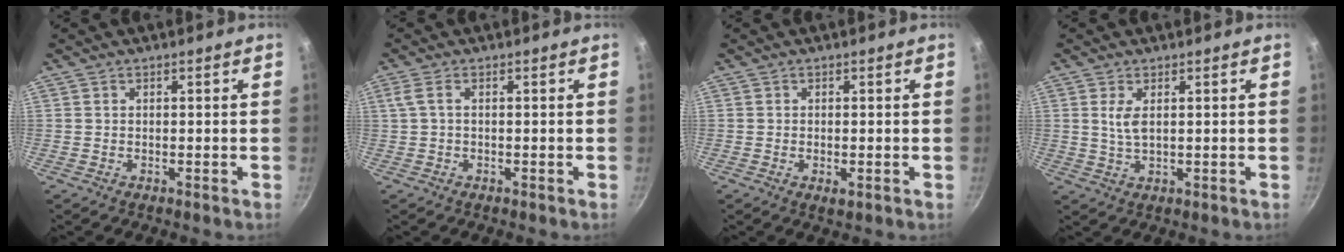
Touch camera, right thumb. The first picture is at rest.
{"total": 2.2, "force": [0.2, 0.8, 2.0], "torque": [-0.049, 0.006, 0.006]}
{"total": 1.8, "force": [-0.4, 0.9, 1.5], "torque": [-0.026, -0.004, -0.006]}
{"total": 3.6, "force": [1.0, 1.6, 3.0], "torque": [-0.058, -0.010, 0.021]}